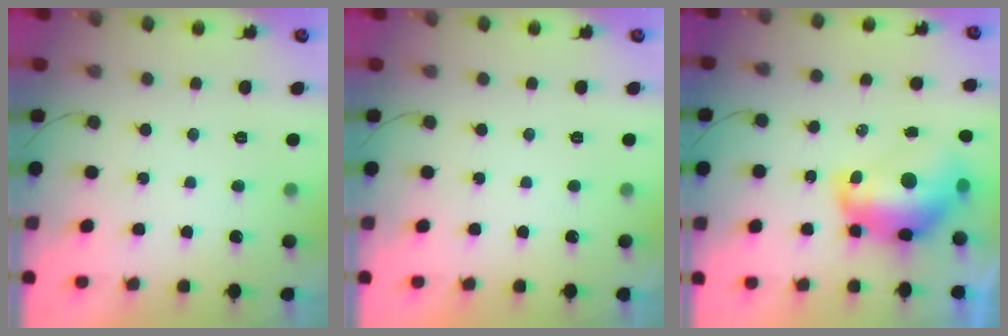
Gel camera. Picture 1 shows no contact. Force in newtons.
{"total": 0.0}
{"total": 13.1, "press": 13.0, "slide": 1.3}